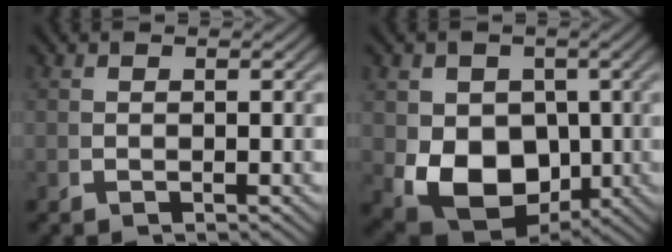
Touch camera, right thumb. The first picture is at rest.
{"total": 12.0, "force": [-1.6, 8.9, 7.9], "torque": [-0.171, -0.073, 0.012]}